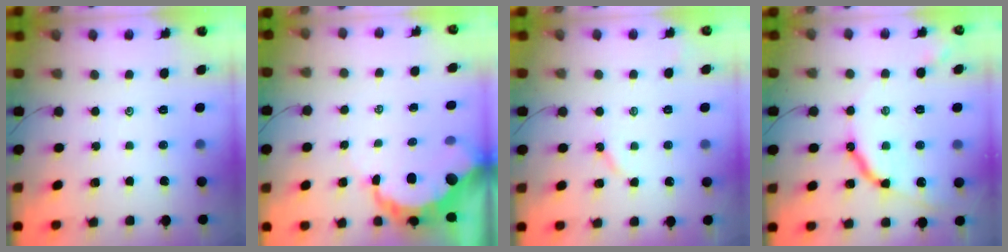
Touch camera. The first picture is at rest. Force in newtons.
{"total": 8.7, "press": 8.7, "slide": 1.0}
{"total": 2.3, "press": 2.3, "slide": 0.3}
{"total": 10.2, "press": 10.2, "slide": 0.5}